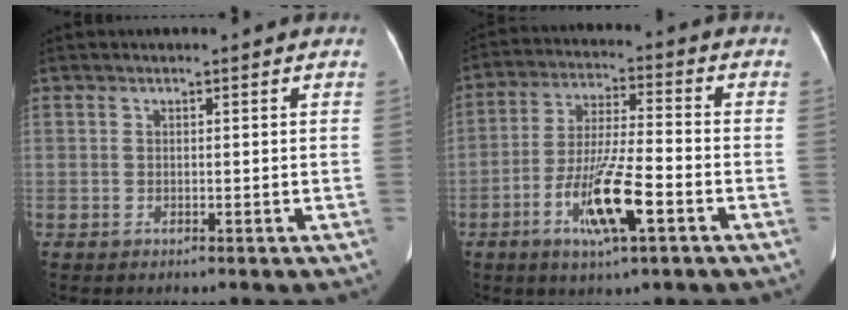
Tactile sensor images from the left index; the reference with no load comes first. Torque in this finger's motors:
{"motor_torque": [1.26, 0.88, 0.28, 0.21]}